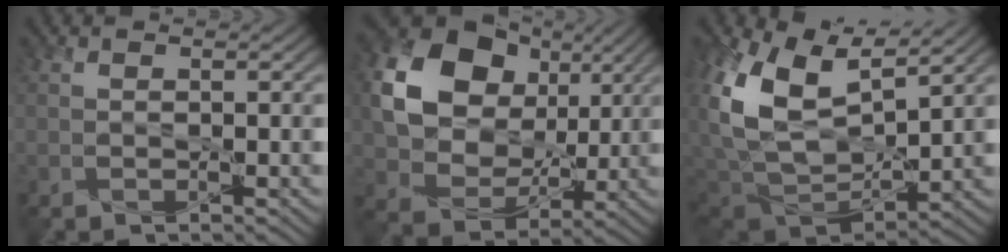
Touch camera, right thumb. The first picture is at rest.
{"total": 15.2, "force": [4.1, 11.7, 8.9], "torque": [-0.207, 0.012, 0.080]}
{"total": 15.2, "force": [5.9, 8.8, 10.8], "torque": [-0.243, 0.005, 0.124]}